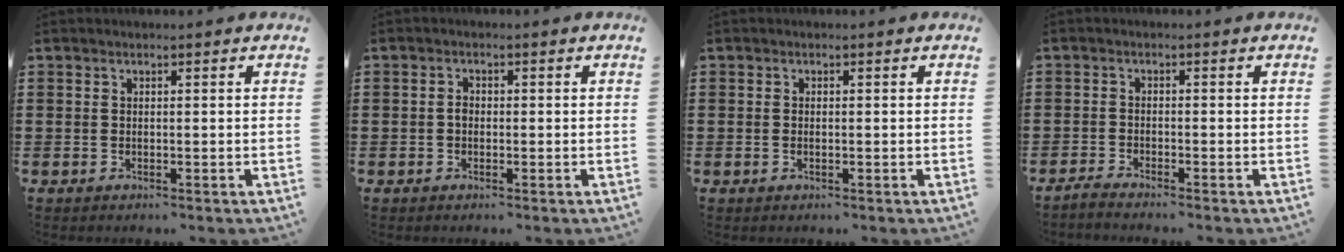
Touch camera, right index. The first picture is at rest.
{"total": 1.4, "force": [-0.3, 0.9, 1.0], "torque": [-0.020, 0.002, -0.006]}
{"total": 0.6, "force": [-0.1, 0.3, 0.4], "torque": [-0.011, 0.000, -0.001]}
{"total": 1.5, "force": [-1.5, -0.2, 0.1], "torque": [-0.003, 0.003, -0.030]}